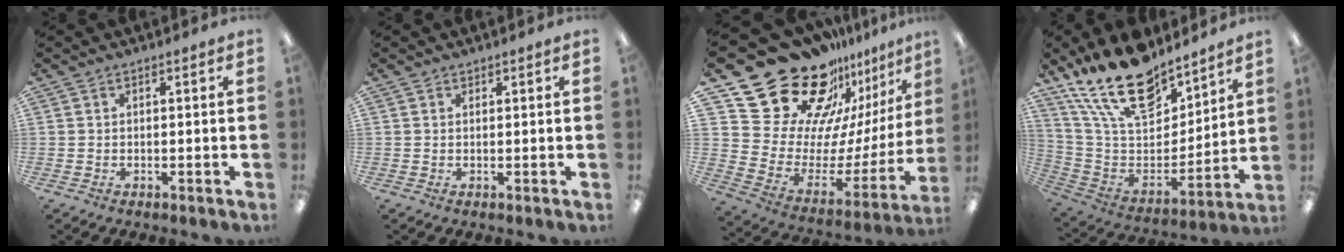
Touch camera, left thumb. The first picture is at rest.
{"total": 0.6, "force": [0.5, 0.3, -0.1], "torque": [0.000, 0.000, 0.009]}
{"total": 27.0, "force": [18.9, 15.4, 11.5], "torque": [-0.172, -0.161, 0.371]}
{"total": 22.7, "force": [16.8, 10.5, 11.2], "torque": [-0.214, -0.100, 0.302]}